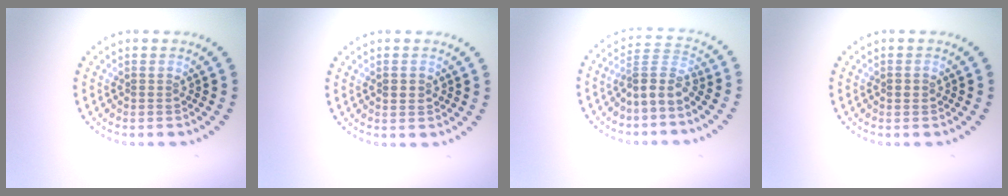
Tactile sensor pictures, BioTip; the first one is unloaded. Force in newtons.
{"total": 1.8, "press": 1.8, "slide": 0.1}
{"total": 3.1, "press": 2.4, "slide": 2.0}
{"total": 1.1, "press": 1.1, "slide": 0.1}